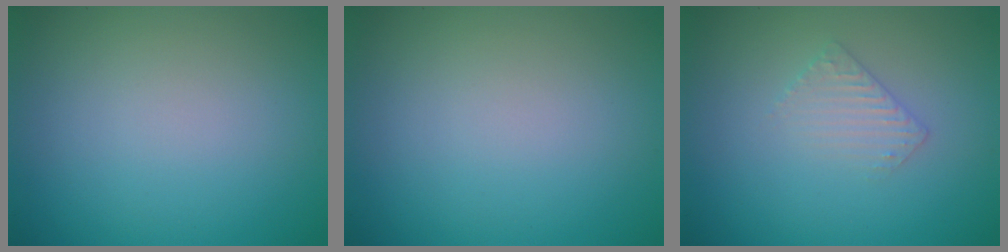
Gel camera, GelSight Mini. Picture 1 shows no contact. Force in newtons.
{"total": 0.0}
{"total": 1.6, "press": 1.6, "slide": 0.4}